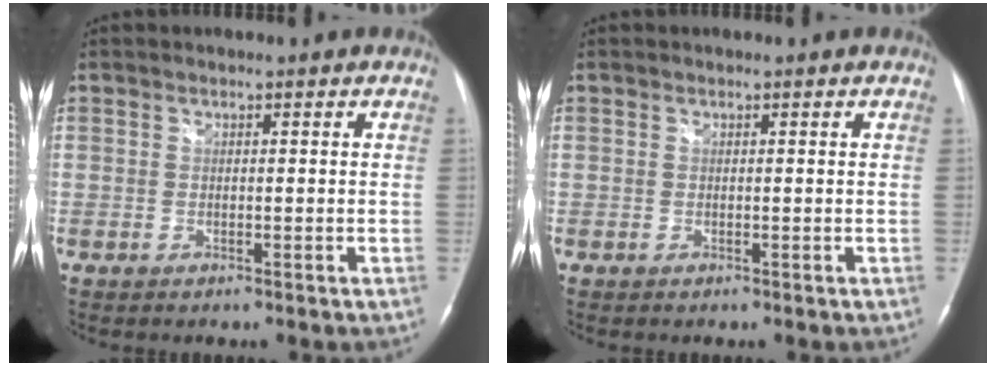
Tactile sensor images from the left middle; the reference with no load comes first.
{"total": 0.0}